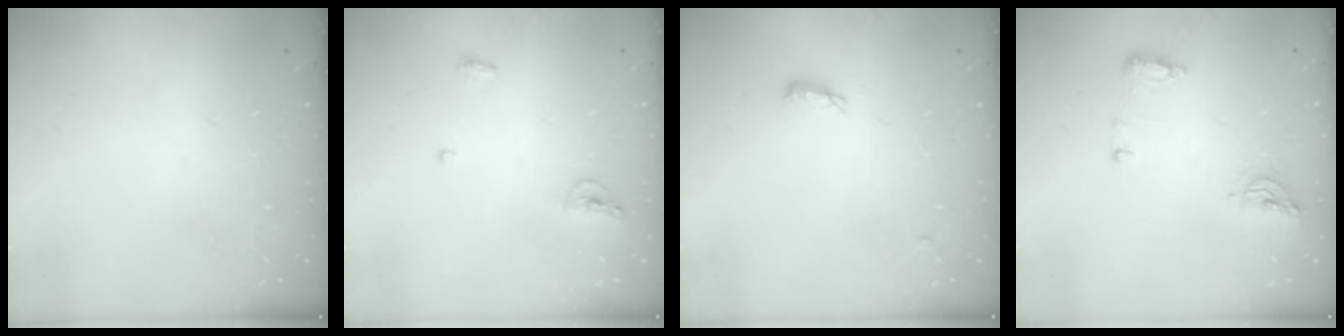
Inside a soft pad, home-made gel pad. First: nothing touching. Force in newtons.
{"total": 4.8, "press": 4.7, "slide": 0.8}
{"total": 6.1, "press": 5.8, "slide": 1.6}
{"total": 7.9, "press": 7.8, "slide": 1.5}